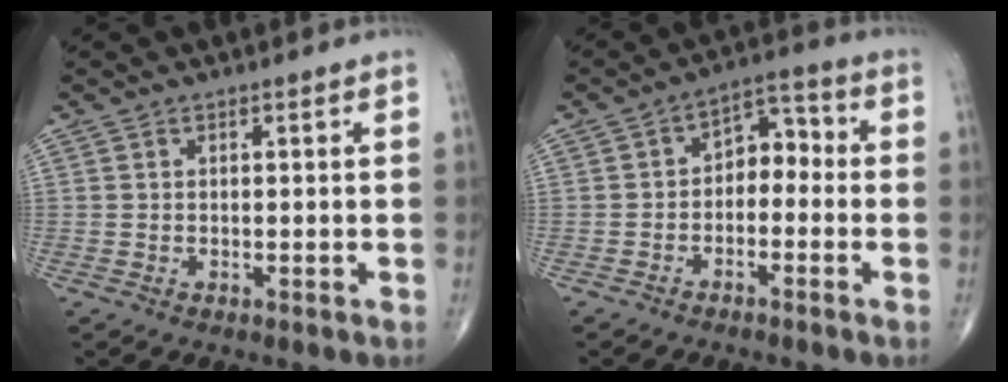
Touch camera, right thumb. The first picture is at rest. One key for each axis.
{"total": 6.4, "fx": -1.4, "fy": 4.4, "fz": 4.4, "tx": -0.040, "ty": 0.043, "tz": -0.039}